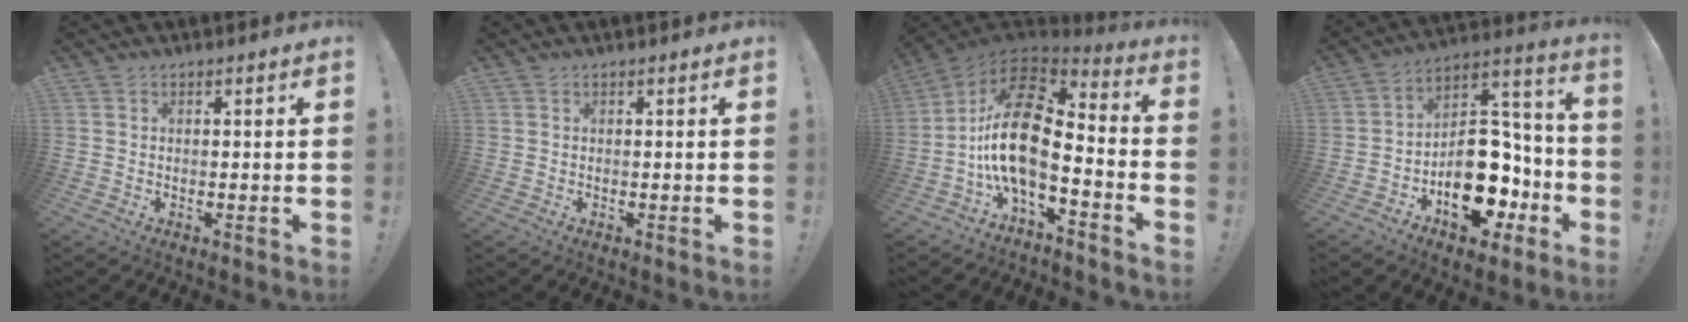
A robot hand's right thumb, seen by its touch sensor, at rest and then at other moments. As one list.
[{"total": 0.0}, {"total": 18.7, "force": [-2.2, 8.6, 16.4], "torque": [-0.333, 0.011, -0.041]}, {"total": 20.0, "force": [-8.4, 12.7, 12.9], "torque": [-0.156, 0.057, -0.119]}]